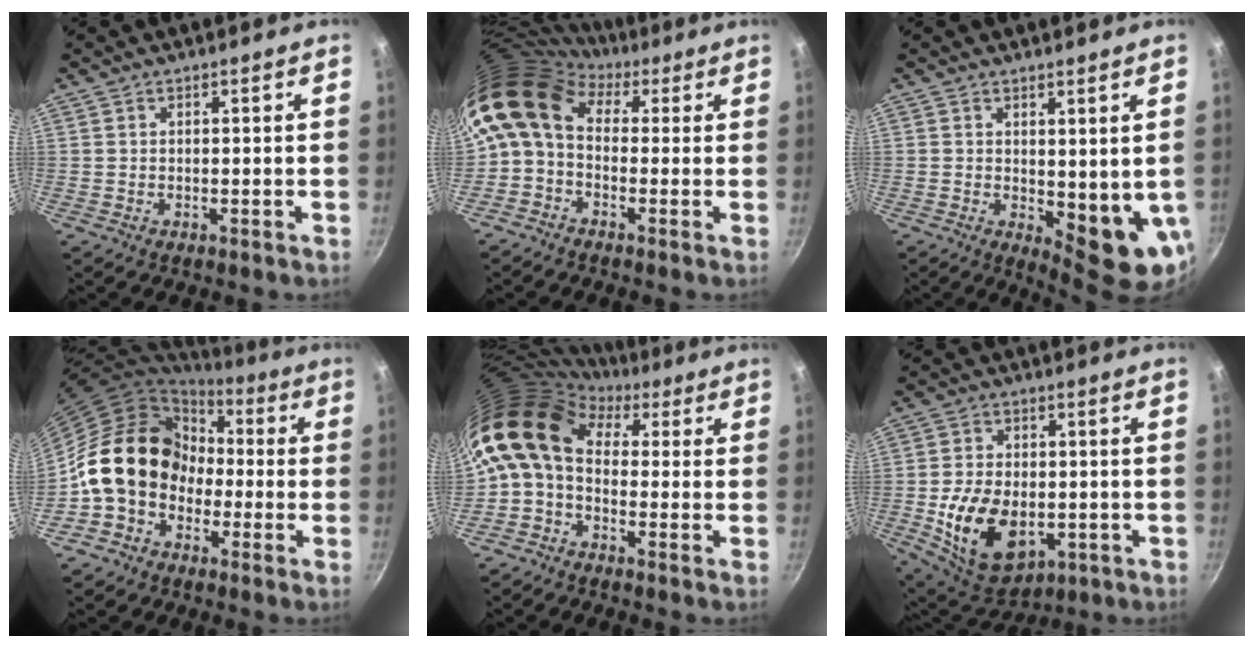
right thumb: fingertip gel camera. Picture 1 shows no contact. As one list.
[{"total": 13.0, "force": [1.8, 9.5, 8.7], "torque": [-0.169, 0.033, 0.005]}, {"total": 8.6, "force": [0.6, 3.5, 7.8], "torque": [-0.085, -0.021, 0.018]}, {"total": 15.5, "force": [-1.5, 12.6, 8.9], "torque": [-0.108, 0.050, -0.037]}, {"total": 13.8, "force": [1.5, 9.5, 9.9], "torque": [-0.187, 0.027, 0.000]}, {"total": 15.9, "force": [-3.2, 10.4, 11.5], "torque": [-0.182, 0.002, -0.037]}]